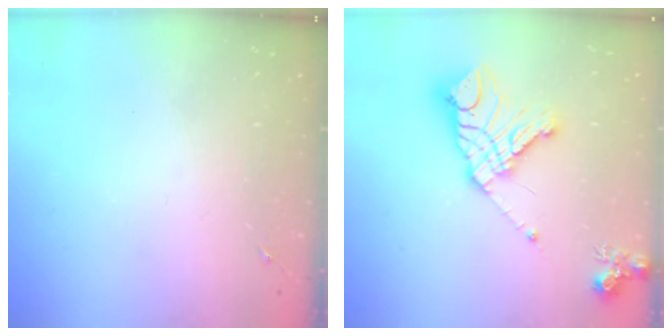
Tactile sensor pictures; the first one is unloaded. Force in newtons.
{"total": 17.2, "press": 17.0, "slide": 2.4}